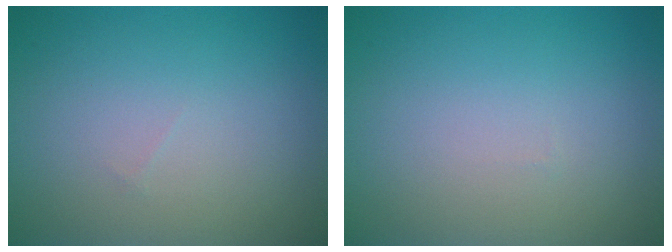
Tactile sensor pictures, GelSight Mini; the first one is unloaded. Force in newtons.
{"total": 0.0}